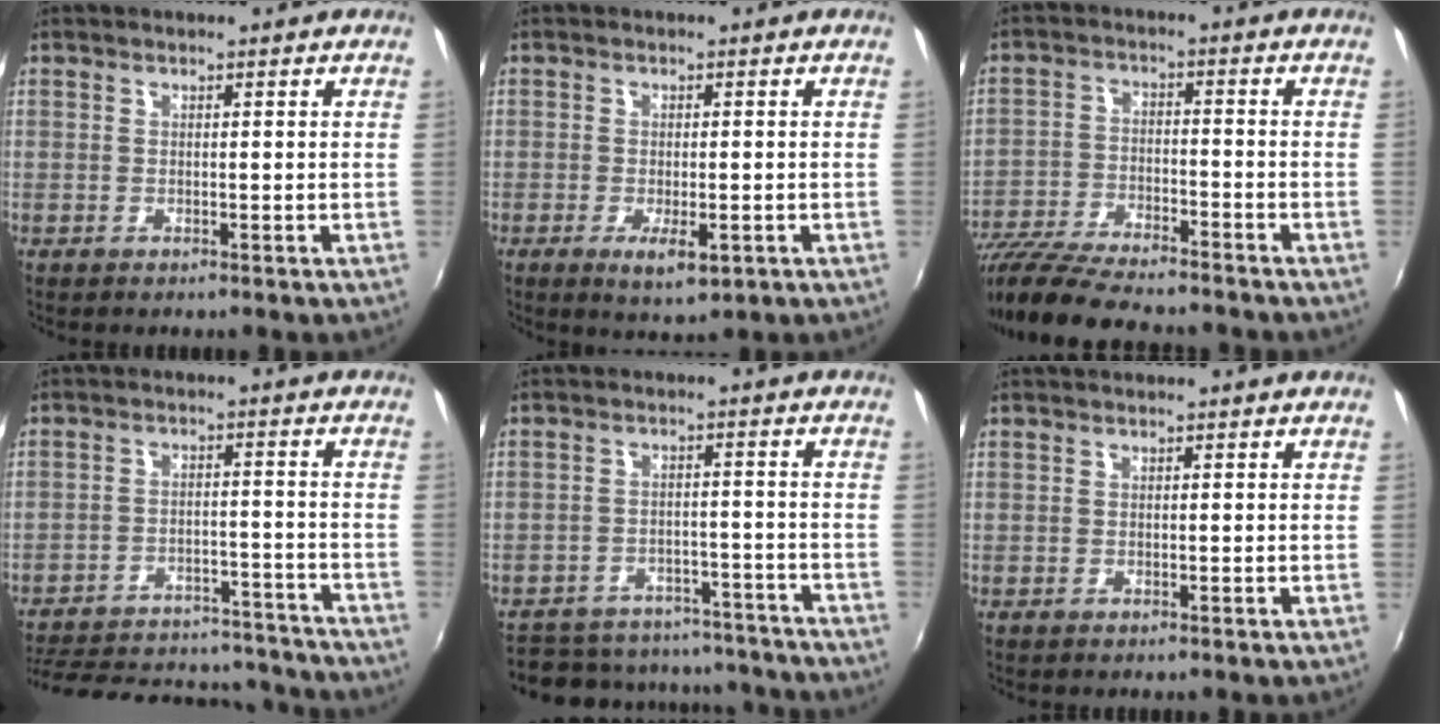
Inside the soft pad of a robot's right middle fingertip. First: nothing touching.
{"total": 4.7, "force": [-1.9, 1.8, 3.9], "torque": [-0.075, -0.015, -0.028]}
{"total": 16.2, "force": [-14.1, 3.1, 7.4], "torque": [-0.160, -0.031, -0.243]}
{"total": 24.7, "force": [-21.4, 8.6, 9.0], "torque": [-0.188, 0.017, -0.267]}
{"total": 20.2, "force": [-17.7, 7.7, 5.9], "torque": [-0.133, 0.030, -0.217]}
{"total": 0.0}